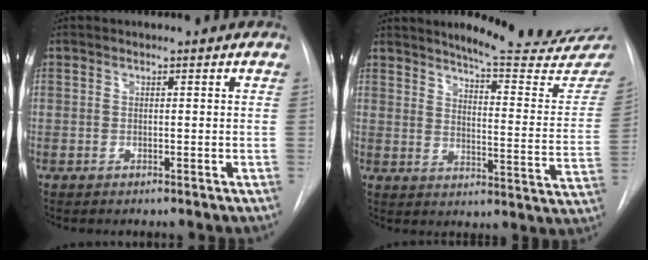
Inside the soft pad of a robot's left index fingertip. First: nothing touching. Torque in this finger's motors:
{"motor_torque": [0.95, -1.18, 0.12, 0.02]}